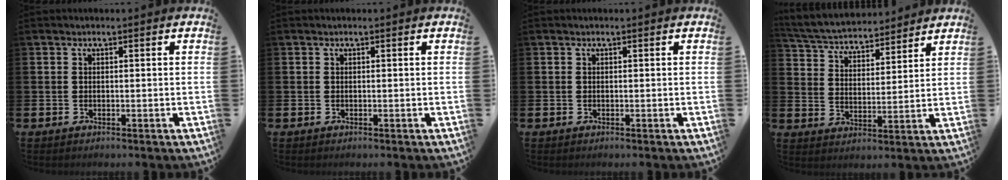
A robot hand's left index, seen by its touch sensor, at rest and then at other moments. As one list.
[{"total": 0.0}, {"total": 0.0}, {"total": 4.8, "force": [4.7, 1.0, 0.4], "torque": [-0.036, -0.036, 0.078]}]